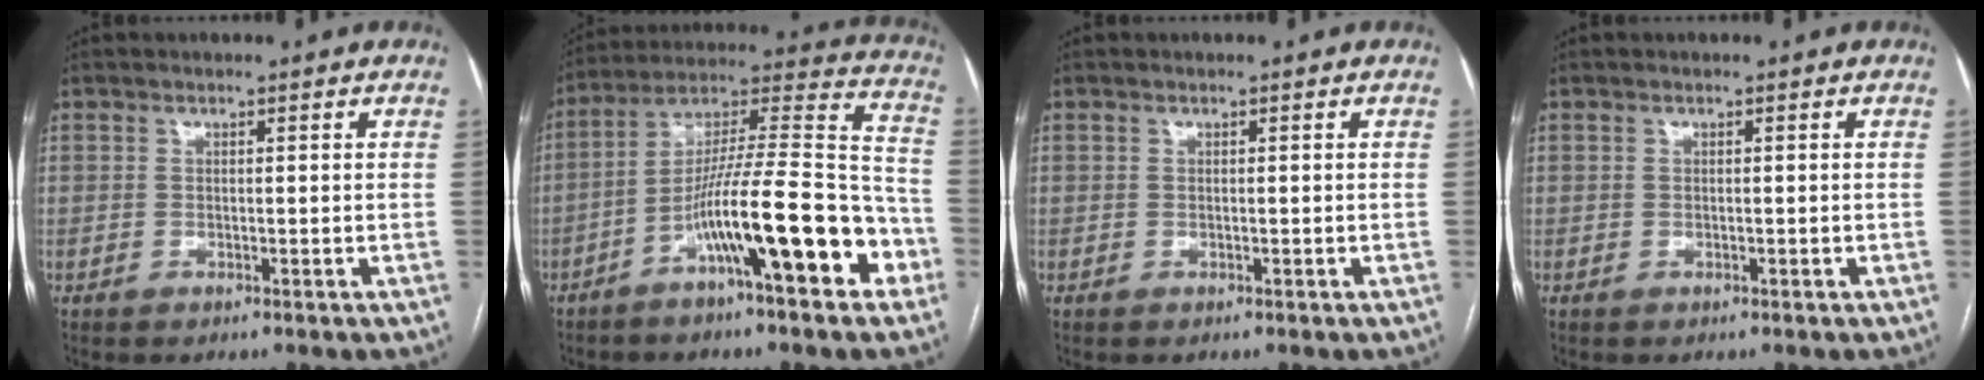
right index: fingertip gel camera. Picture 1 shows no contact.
{"total": 19.0, "force": [-8.4, 2.4, 16.9], "torque": [-0.276, 0.016, -0.134]}
{"total": 0.0}
{"total": 0.0}